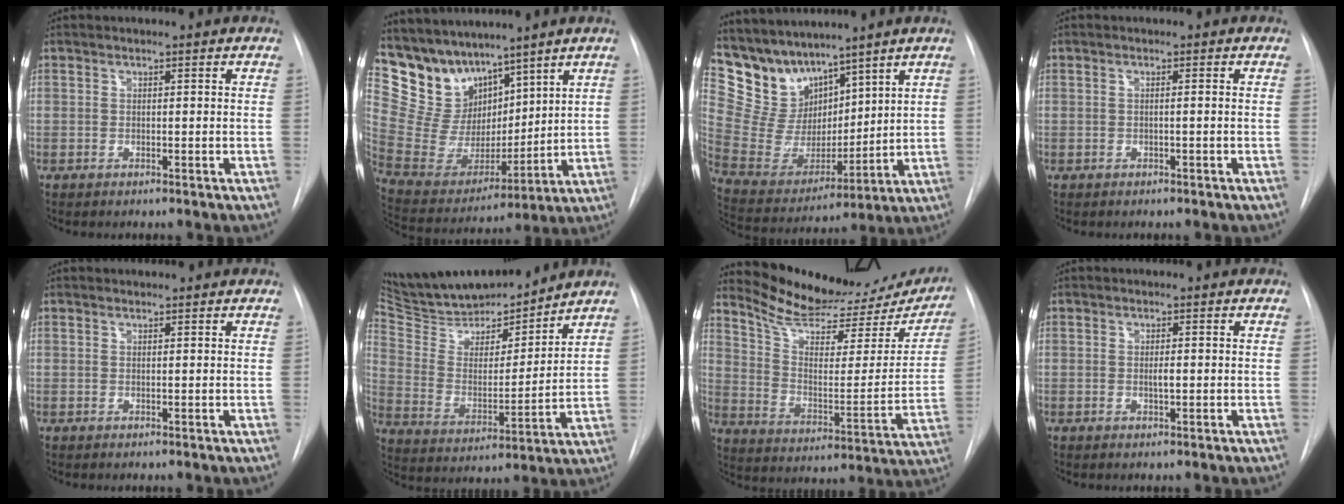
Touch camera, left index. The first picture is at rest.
{"total": 12.7, "force": [10.6, 6.0, 3.4], "torque": [-0.083, 0.024, 0.219]}
{"total": 11.7, "force": [10.1, 5.2, 2.5], "torque": [-0.071, 0.024, 0.212]}
{"total": 0.6, "force": [-0.2, -0.2, 0.6], "torque": [-0.011, 0.004, -0.002]}
{"total": 1.2, "force": [1.2, 0.1, -0.1], "torque": [-0.005, 0.009, 0.022]}
{"total": 19.4, "force": [18.1, 4.0, 5.8], "torque": [-0.101, -0.006, 0.310]}
{"total": 24.5, "force": [22.2, 6.9, 7.7], "torque": [-0.111, -0.048, 0.299]}
{"total": 0.8, "force": [0.1, 0.2, 0.7], "torque": [-0.012, -0.002, 0.004]}